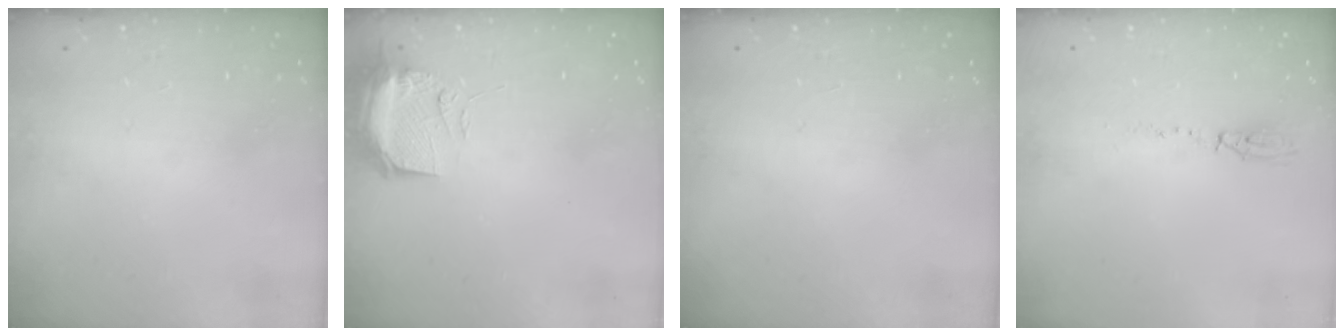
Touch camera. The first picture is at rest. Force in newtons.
{"total": 14.8, "press": 11.3, "slide": 9.5}
{"total": 0.9, "press": 0.0, "slide": 0.9}
{"total": 3.9, "press": 3.8, "slide": 0.9}